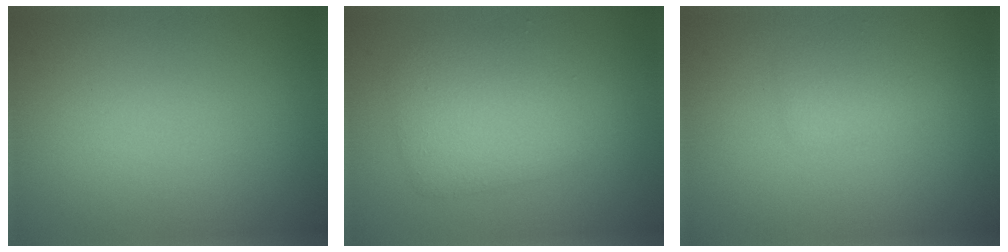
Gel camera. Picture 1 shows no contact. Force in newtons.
{"total": 4.3, "press": 4.3, "slide": 0.1}
{"total": 1.5, "press": 1.5, "slide": 0.1}